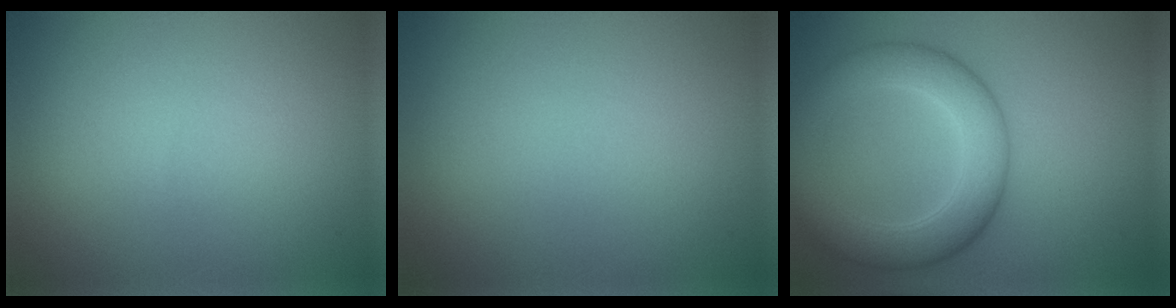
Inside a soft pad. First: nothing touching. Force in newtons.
{"total": 0.0}
{"total": 6.6, "press": 6.6, "slide": 0.2}